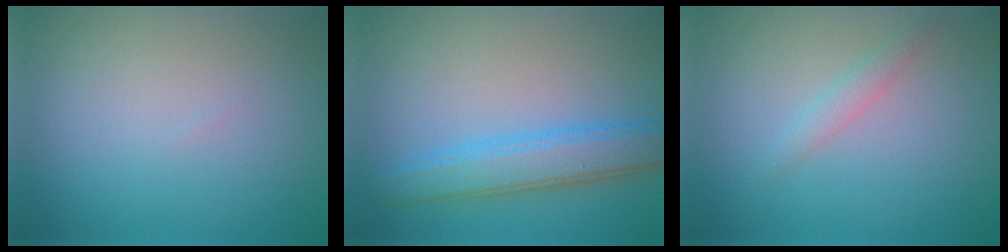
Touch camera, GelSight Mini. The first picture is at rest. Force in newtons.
{"total": 4.4, "press": 4.4, "slide": 0.1}
{"total": 1.4, "press": 1.4, "slide": 0.1}